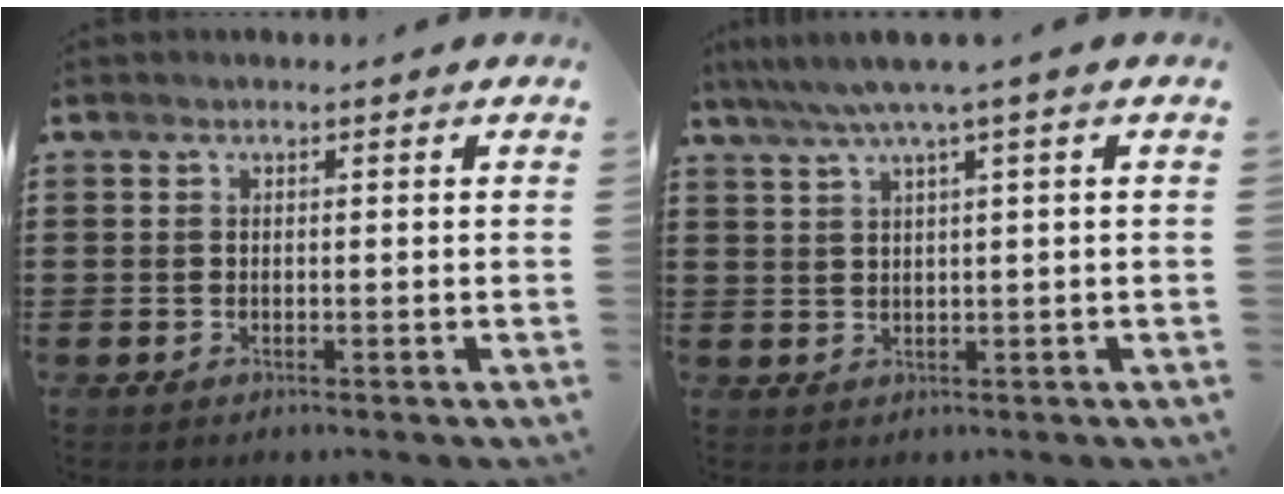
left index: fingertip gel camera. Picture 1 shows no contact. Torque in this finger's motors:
{"motor_torque": [1.11, -1.03, 0.44, 0.11]}